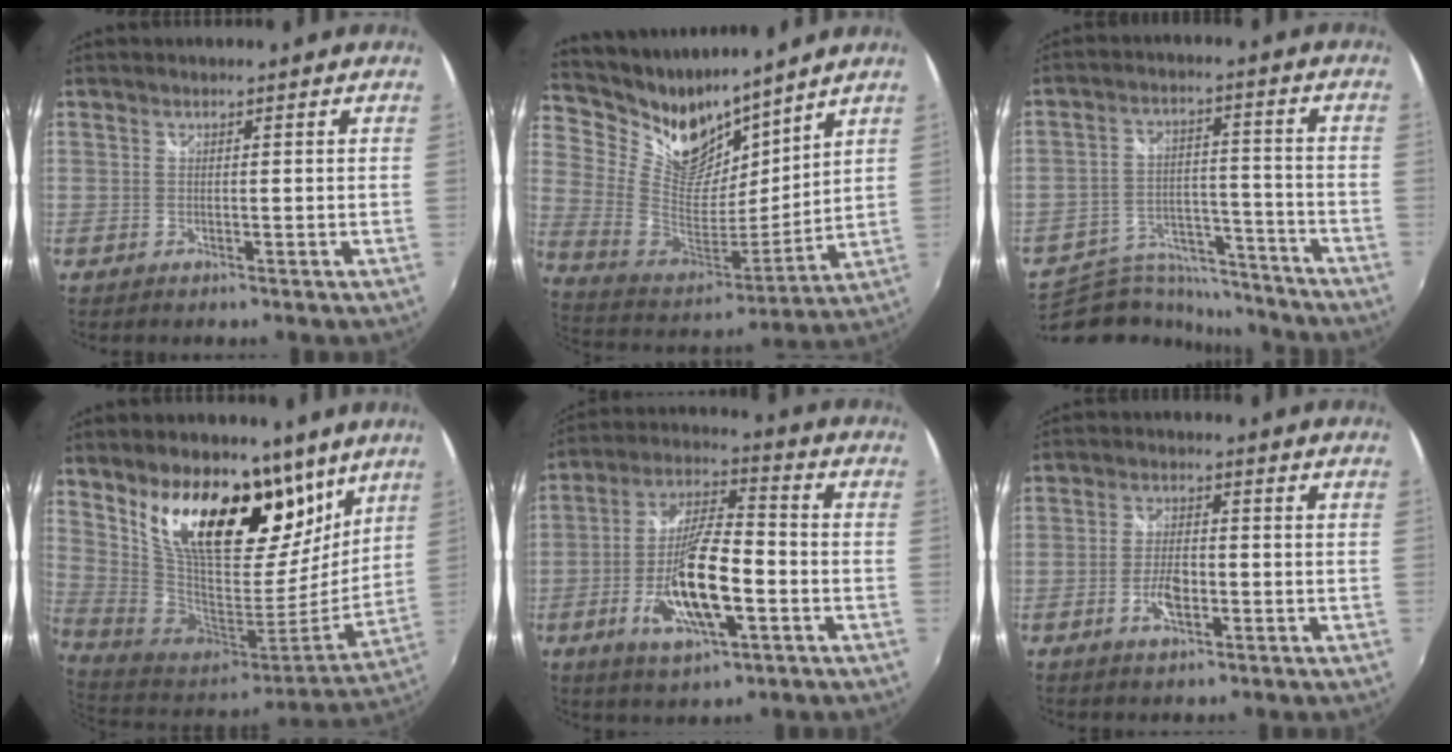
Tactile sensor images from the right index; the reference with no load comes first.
{"total": 17.5, "force": [14.3, 7.8, 6.4], "torque": [-0.159, -0.014, 0.274]}
{"total": 16.0, "force": [-14.2, 6.1, 4.1], "torque": [-0.089, 0.021, -0.205]}
{"total": 24.5, "force": [12.9, 12.0, 17.0], "torque": [-0.300, 0.005, 0.232]}
{"total": 15.2, "force": [-4.9, 4.7, 13.6], "torque": [-0.274, -0.004, -0.088]}
{"total": 5.0, "force": [-1.8, 2.4, 4.0], "torque": [-0.083, 0.000, -0.032]}